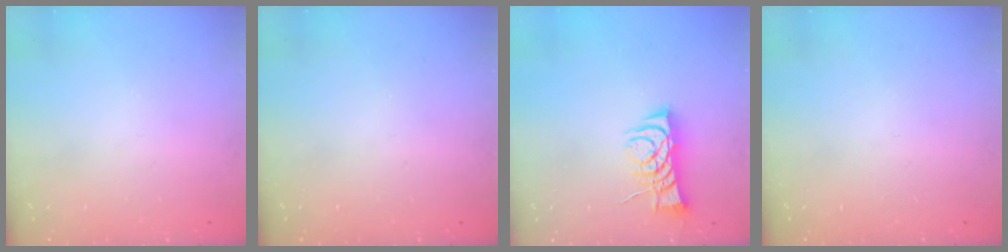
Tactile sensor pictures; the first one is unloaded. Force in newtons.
{"total": 0.0}
{"total": 7.8, "press": 7.7, "slide": 0.6}
{"total": 0.0}